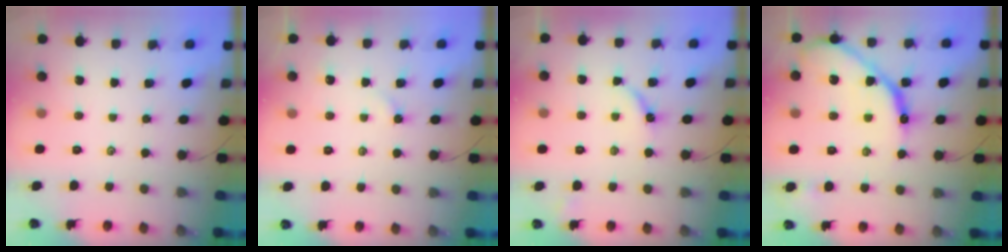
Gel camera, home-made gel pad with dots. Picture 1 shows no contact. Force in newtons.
{"total": 2.0, "press": 1.9, "slide": 0.3}
{"total": 5.6, "press": 5.6, "slide": 0.4}
{"total": 16.1, "press": 16.0, "slide": 1.5}